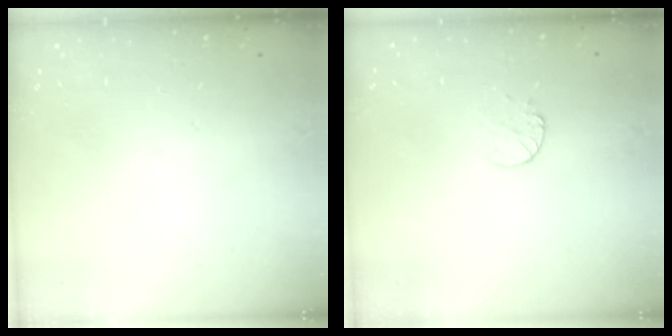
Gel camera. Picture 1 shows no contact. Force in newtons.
{"total": 5.3, "press": 5.2, "slide": 0.5}